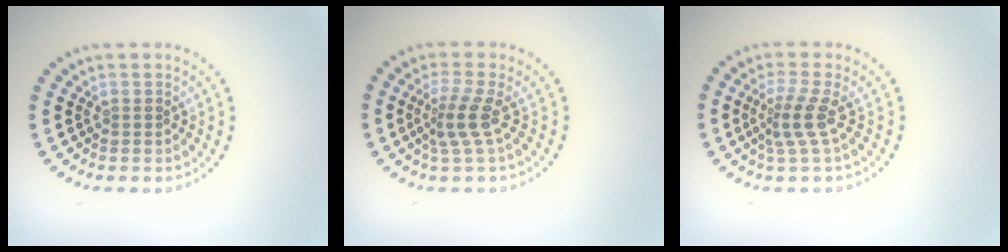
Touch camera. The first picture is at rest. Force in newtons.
{"total": 2.6, "press": 1.8, "slide": 1.9}
{"total": 2.6, "press": 1.8, "slide": 1.9}